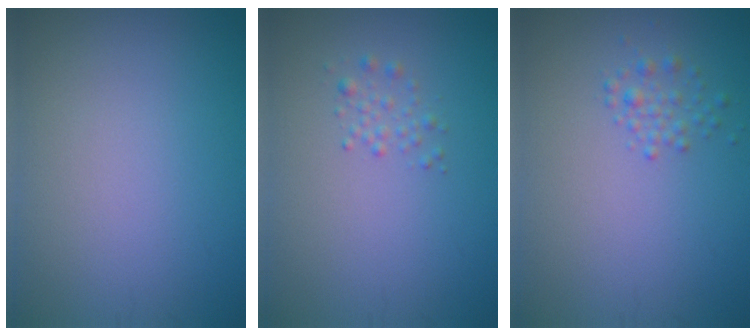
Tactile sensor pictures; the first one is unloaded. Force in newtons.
{"total": 1.5, "press": 1.5, "slide": 0.0}
{"total": 1.4, "press": 1.4, "slide": 0.1}